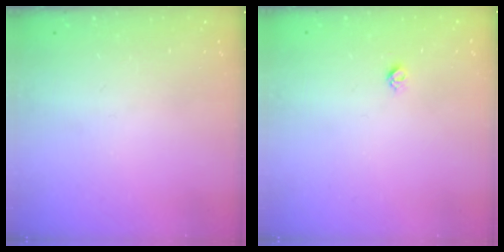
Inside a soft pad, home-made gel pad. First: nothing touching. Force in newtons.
{"total": 3.3, "press": 3.3, "slide": 0.5}